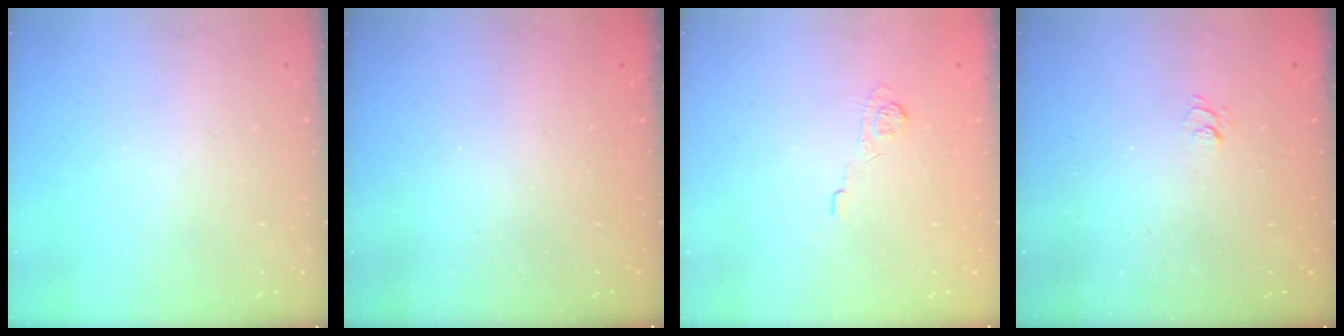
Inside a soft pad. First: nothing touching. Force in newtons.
{"total": 2.3, "press": 2.2, "slide": 0.8}
{"total": 6.2, "press": 6.0, "slide": 1.5}
{"total": 2.8, "press": 2.5, "slide": 1.3}